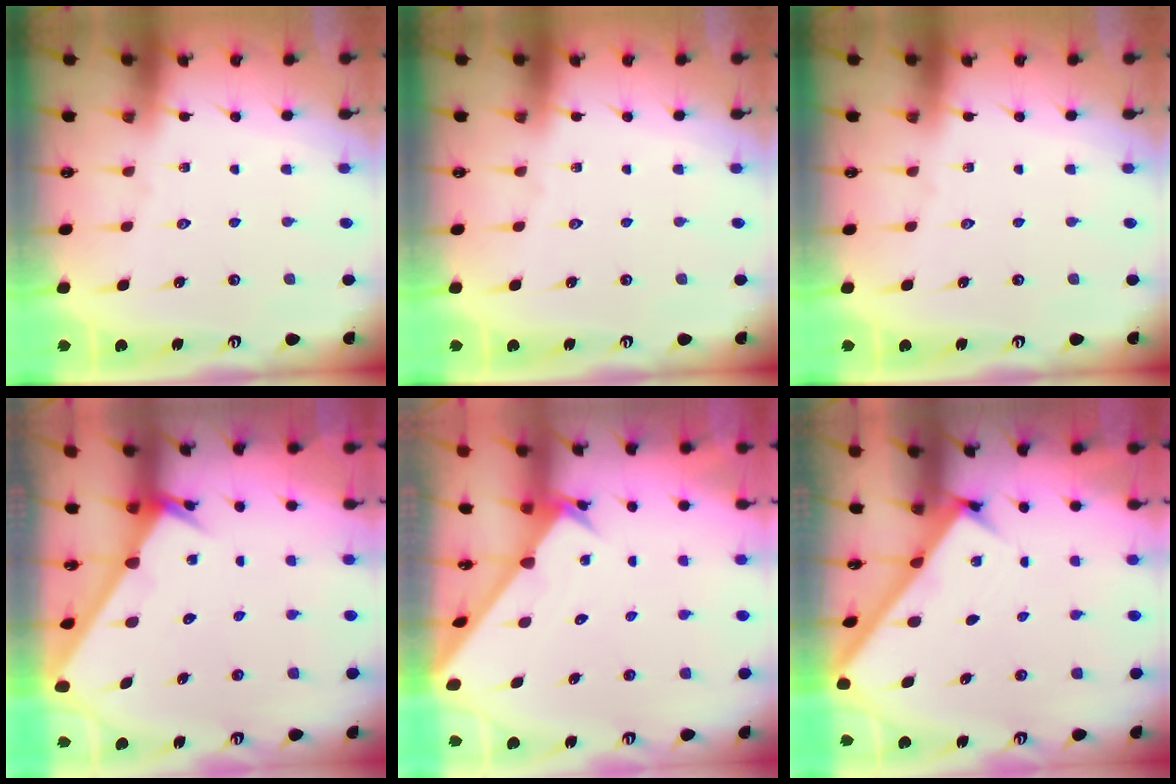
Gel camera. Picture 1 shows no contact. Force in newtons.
{"total": 0.0}
{"total": 0.0}
{"total": 2.4, "press": 2.4, "slide": 0.1}
{"total": 2.5, "press": 2.5, "slide": 0.2}
{"total": 2.5, "press": 2.5, "slide": 0.3}